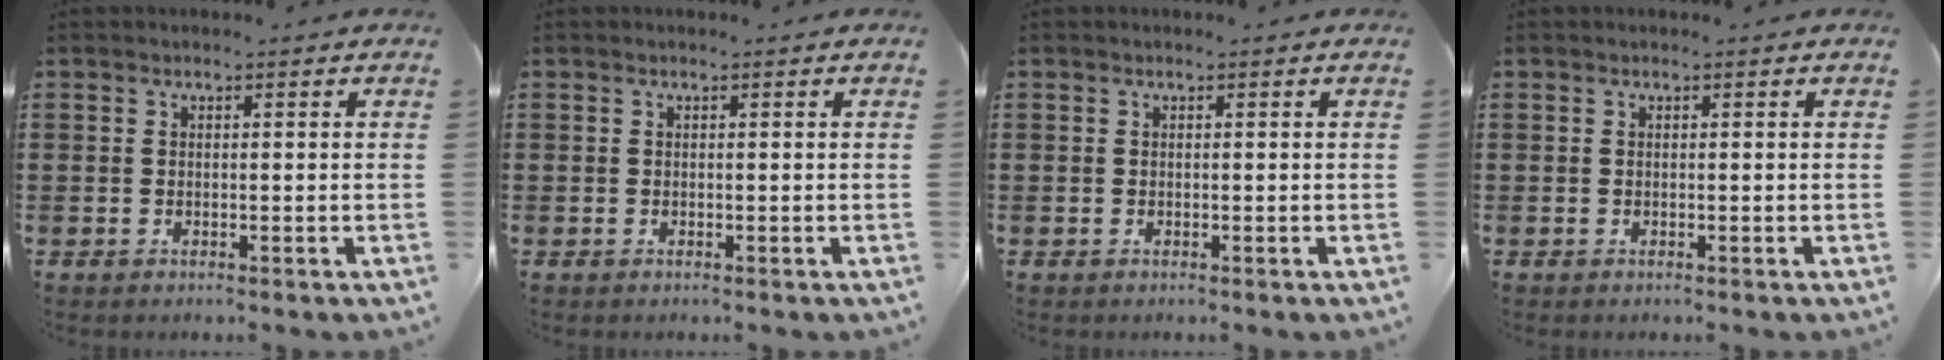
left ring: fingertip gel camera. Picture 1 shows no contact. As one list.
[{"total": 0.0}, {"total": 0.0}, {"total": 0.0}]